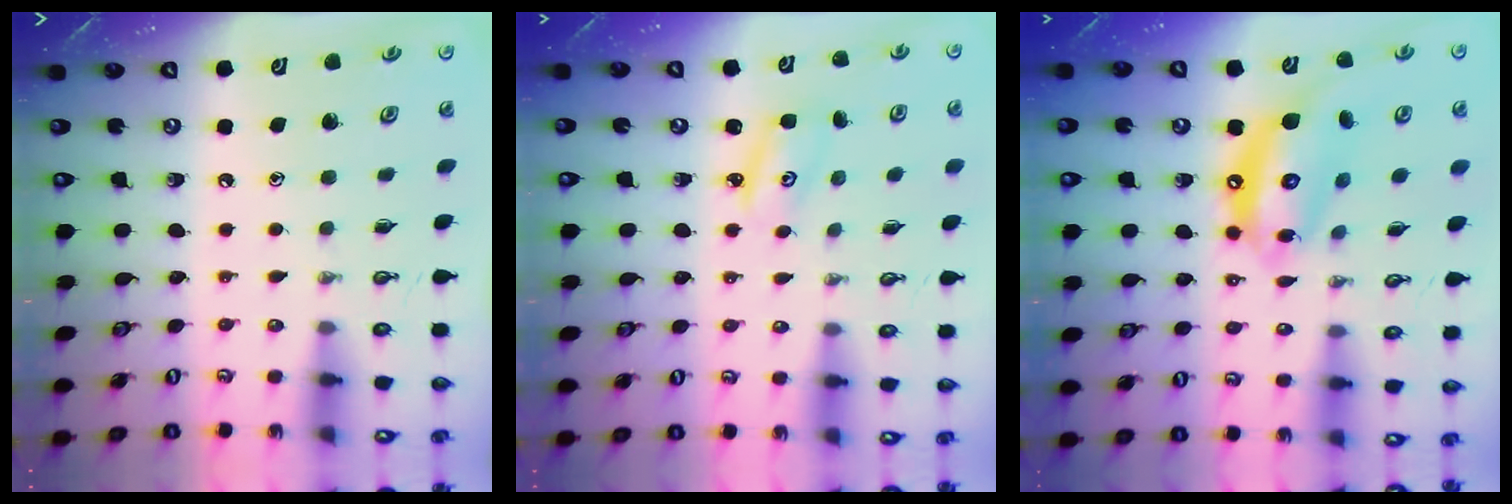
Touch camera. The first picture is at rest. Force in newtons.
{"total": 2.8, "press": 2.8, "slide": 0.2}
{"total": 13.5, "press": 13.4, "slide": 0.9}